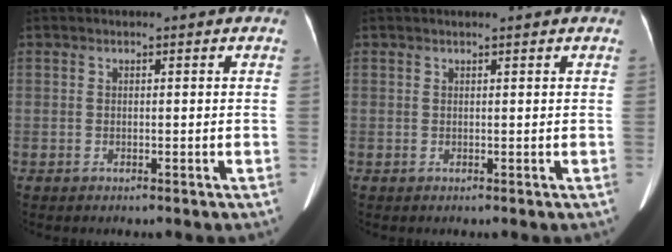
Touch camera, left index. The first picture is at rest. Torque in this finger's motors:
{"motor_torque": [-0.22, 0.22, -0.35, -0.07]}